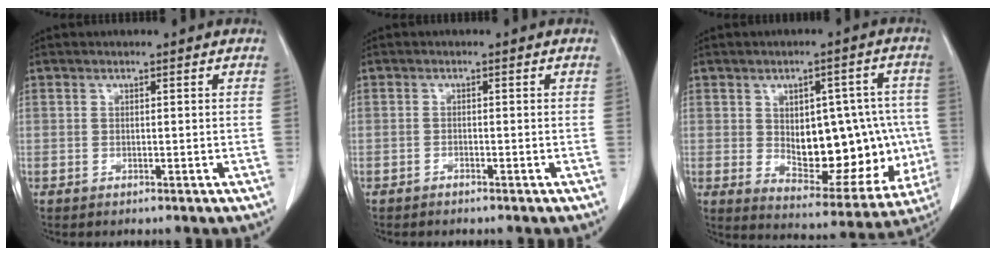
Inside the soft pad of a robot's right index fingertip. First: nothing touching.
{"total": 0.6, "force": [-0.6, 0.1, 0.2], "torque": [-0.008, 0.000, -0.011]}
{"total": 18.3, "force": [-0.6, 9.3, 15.8], "torque": [-0.218, 0.016, 0.023]}